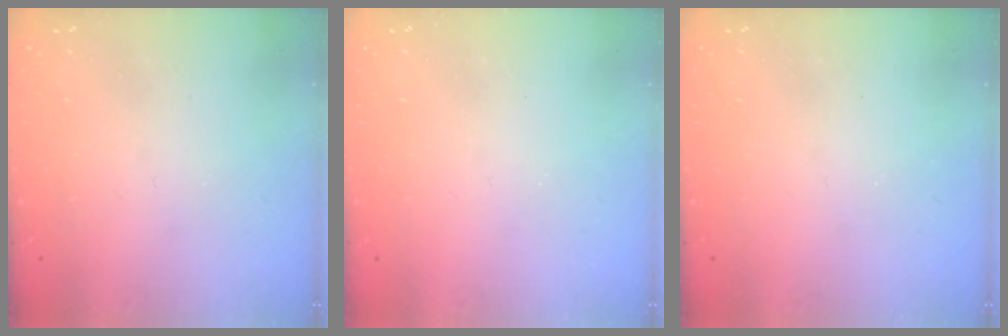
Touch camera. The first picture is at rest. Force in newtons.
{"total": 0.0}
{"total": 0.0}